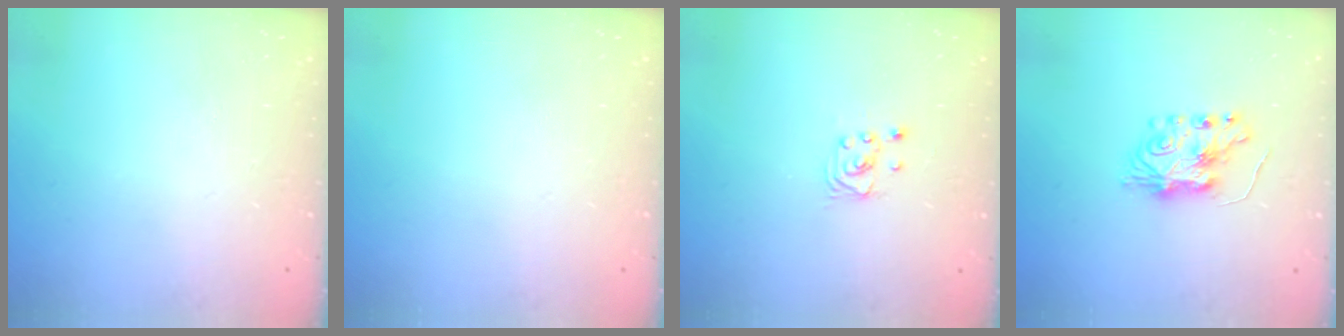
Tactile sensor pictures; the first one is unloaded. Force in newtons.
{"total": 0.0}
{"total": 1.7, "press": 1.6, "slide": 0.1}
{"total": 8.7, "press": 8.6, "slide": 0.9}